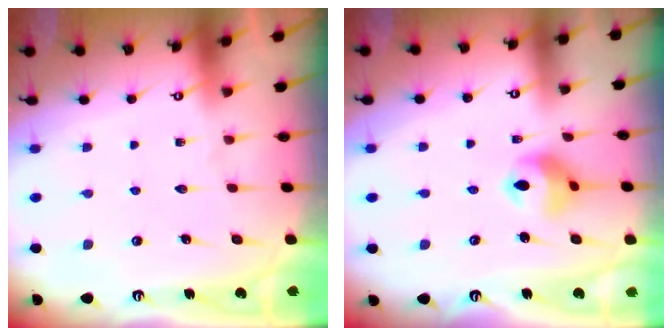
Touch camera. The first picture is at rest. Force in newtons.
{"total": 9.7, "press": 9.7, "slide": 1.1}